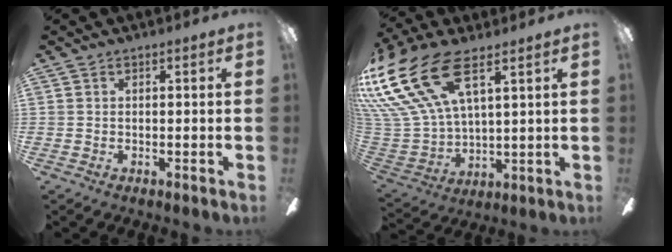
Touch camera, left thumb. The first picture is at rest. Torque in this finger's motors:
{"motor_torque": [2.65, 2.36, 1.61, -1.16, 0.35]}